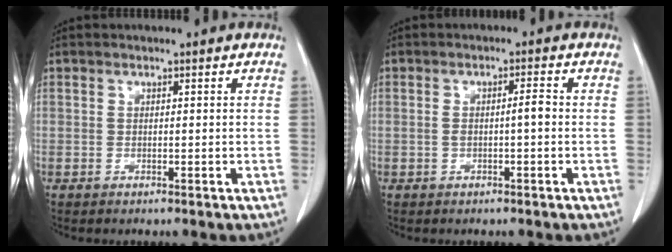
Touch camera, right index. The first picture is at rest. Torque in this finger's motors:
{"motor_torque": [0.19, -0.01, 0.10, 0.03]}